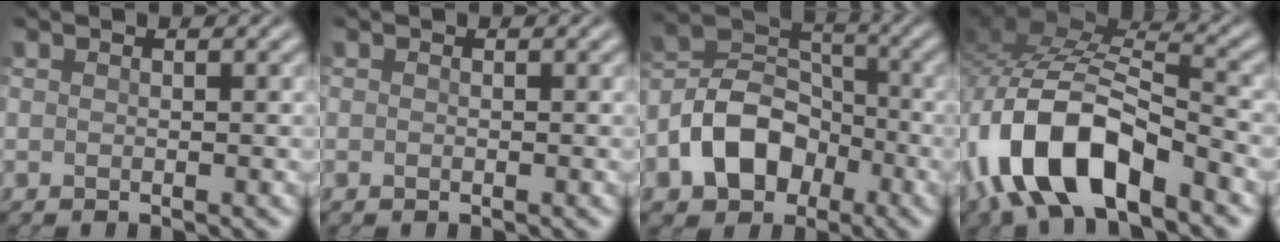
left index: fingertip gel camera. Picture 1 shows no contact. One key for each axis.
{"total": 0.0}
{"total": 7.9, "fx": -3.3, "fy": 5.7, "fz": 4.3, "tx": -0.076, "ty": 0.006, "tz": -0.076}
{"total": 12.1, "fx": -6.0, "fy": 5.8, "fz": 8.8, "tx": -0.170, "ty": 0.002, "tz": -0.115}